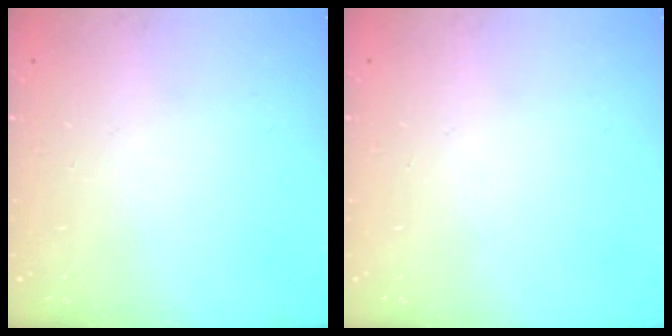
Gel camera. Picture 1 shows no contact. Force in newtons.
{"total": 0.0}